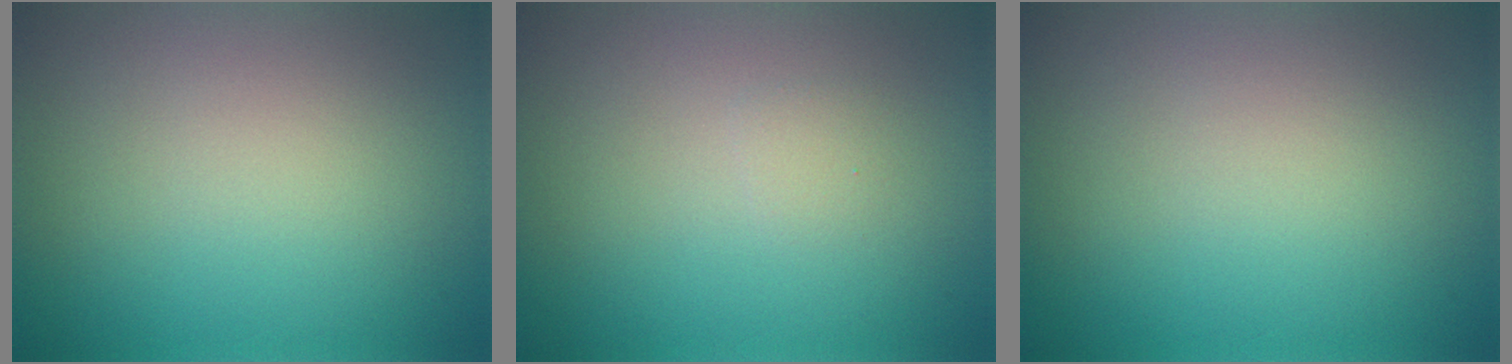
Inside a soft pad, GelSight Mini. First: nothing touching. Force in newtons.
{"total": 0.6, "press": 0.6, "slide": 0.1}
{"total": 0.0}